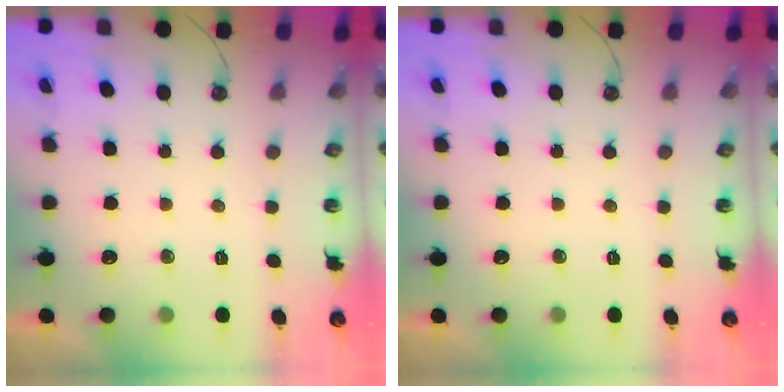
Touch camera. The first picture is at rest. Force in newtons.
{"total": 0.0}